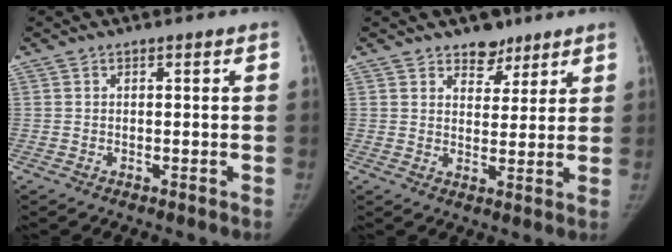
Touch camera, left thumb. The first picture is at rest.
{"total": 5.3, "force": [3.9, 3.2, 1.5], "torque": [0.009, -0.026, 0.061]}